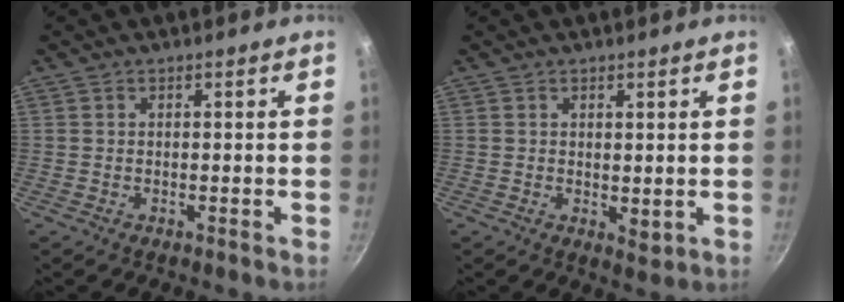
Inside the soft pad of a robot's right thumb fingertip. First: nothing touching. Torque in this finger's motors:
{"motor_torque": [-0.41, 0.21, -0.35, 0.38, -0.02]}